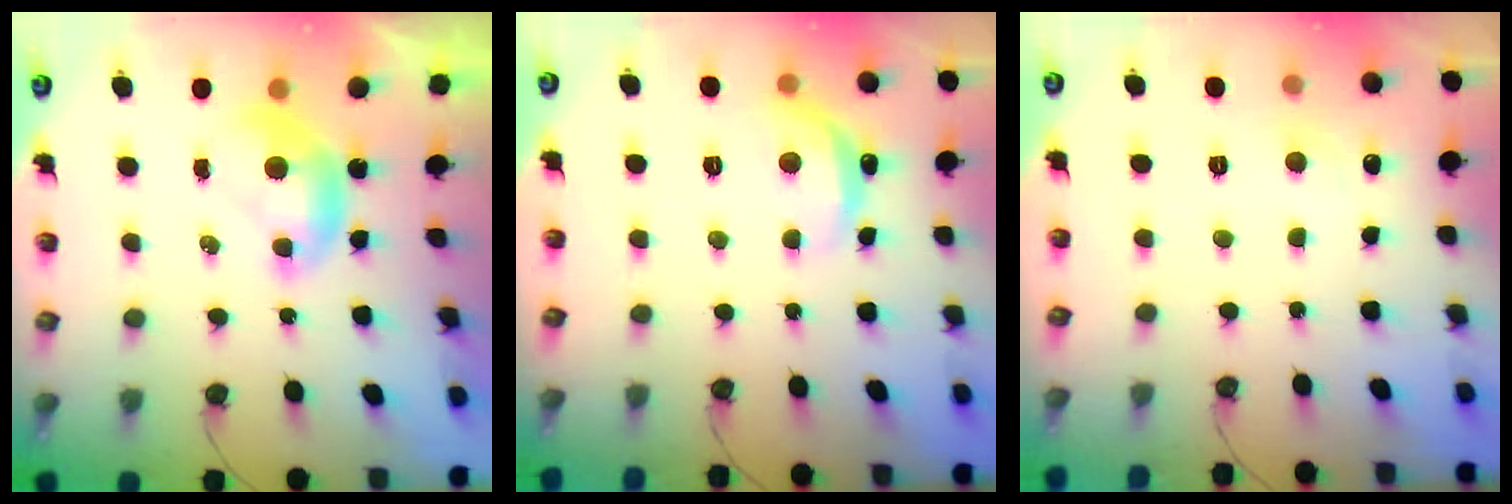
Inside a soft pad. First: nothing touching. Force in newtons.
{"total": 6.8, "press": 6.7, "slide": 0.7}
{"total": 0.8, "press": 0.5, "slide": 0.6}